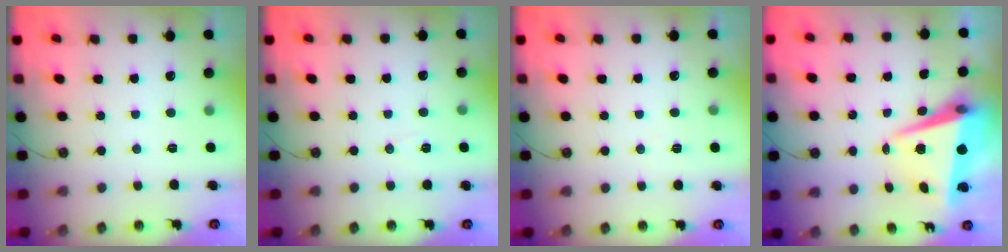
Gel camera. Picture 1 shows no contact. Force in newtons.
{"total": 4.5, "press": 3.9, "slide": 2.3}
{"total": 6.9, "press": 5.5, "slide": 4.1}
{"total": 8.3, "press": 8.0, "slide": 2.2}